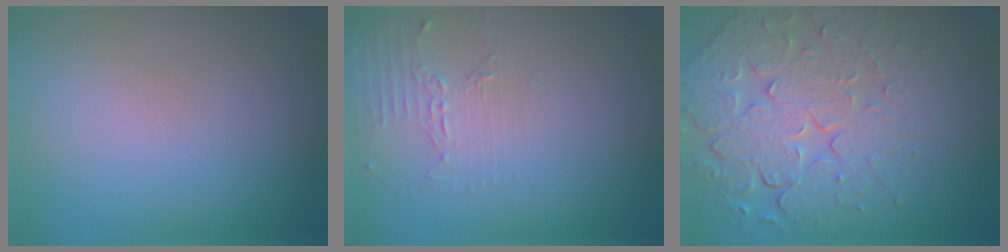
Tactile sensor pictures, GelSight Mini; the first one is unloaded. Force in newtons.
{"total": 2.1, "press": 1.5, "slide": 1.5}
{"total": 8.2, "press": 5.8, "slide": 5.8}